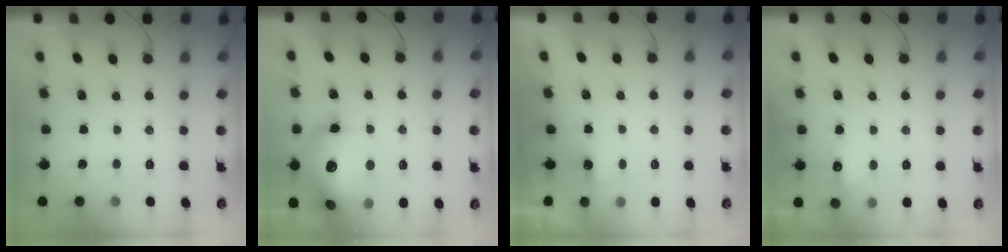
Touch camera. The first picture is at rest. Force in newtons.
{"total": 20.2, "press": 20.1, "slide": 2.6}
{"total": 2.2, "press": 2.2, "slide": 0.5}
{"total": 6.8, "press": 6.6, "slide": 1.4}